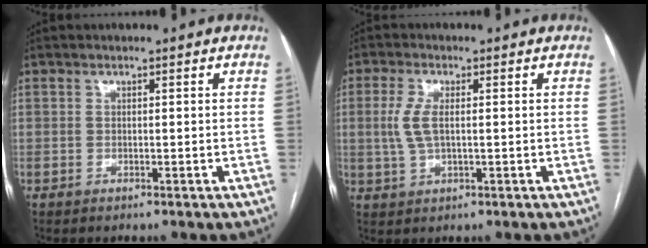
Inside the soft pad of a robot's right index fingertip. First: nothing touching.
{"total": 4.5, "force": [0.4, 1.7, 4.1], "torque": [-0.102, 0.003, 0.010]}